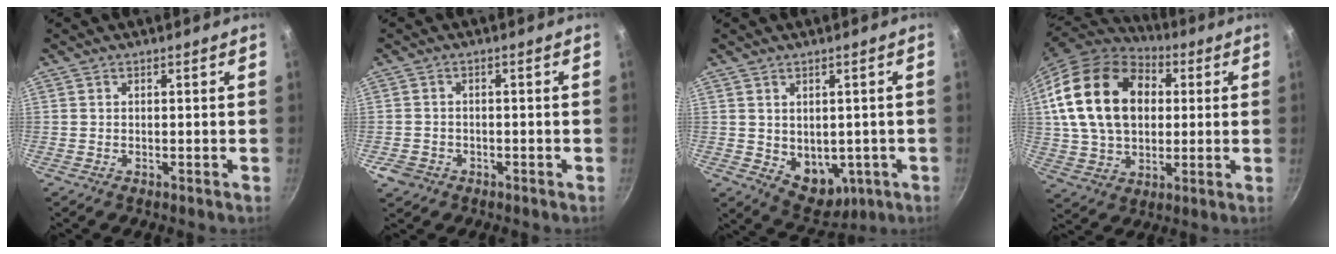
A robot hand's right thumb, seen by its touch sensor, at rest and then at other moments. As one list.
[{"total": 3.4, "force": [-1.6, 2.8, 1.3], "torque": [-0.023, 0.018, -0.022]}, {"total": 8.4, "force": [-0.9, 6.1, 5.7], "torque": [-0.050, -0.009, 0.009]}, {"total": 22.9, "force": [4.9, 16.1, 15.5], "torque": [-0.258, 0.014, 0.088]}]